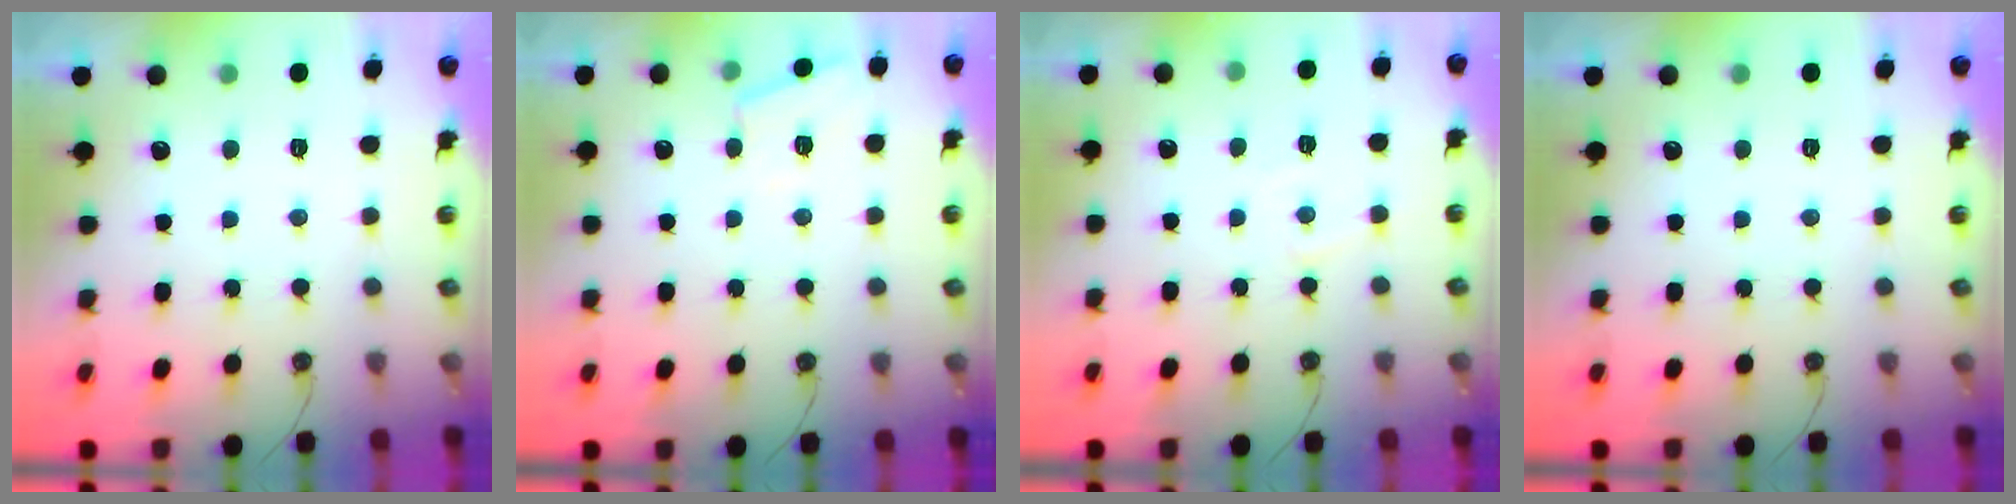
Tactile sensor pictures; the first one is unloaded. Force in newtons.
{"total": 5.5, "press": 5.4, "slide": 0.7}
{"total": 5.7, "press": 5.6, "slide": 0.7}
{"total": 0.0}